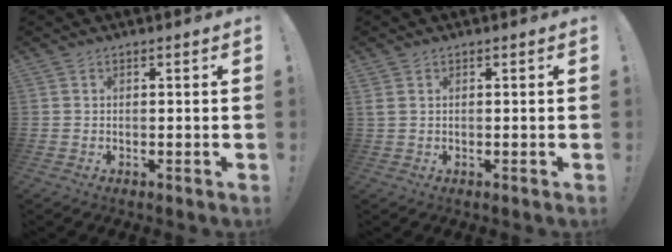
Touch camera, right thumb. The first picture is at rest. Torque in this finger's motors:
{"motor_torque": [0.14, -0.45, -0.20, 0.02, 0.06]}